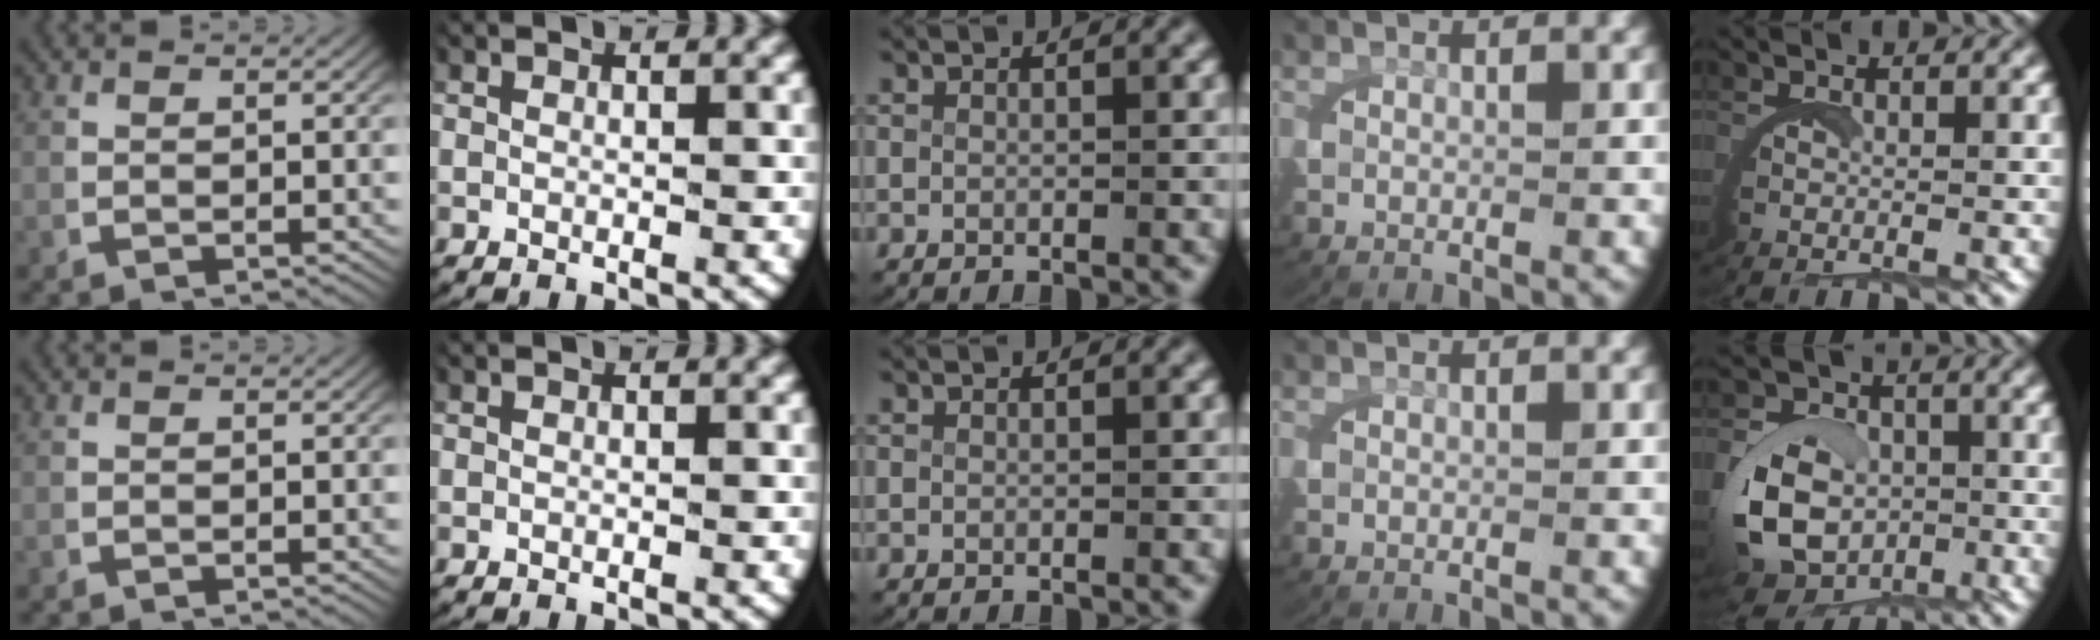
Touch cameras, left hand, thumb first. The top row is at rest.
{"little": {"total": 7.9, "force": [-2.1, 6.7, 3.6], "torque": [-0.098, -0.039, -0.029]}}